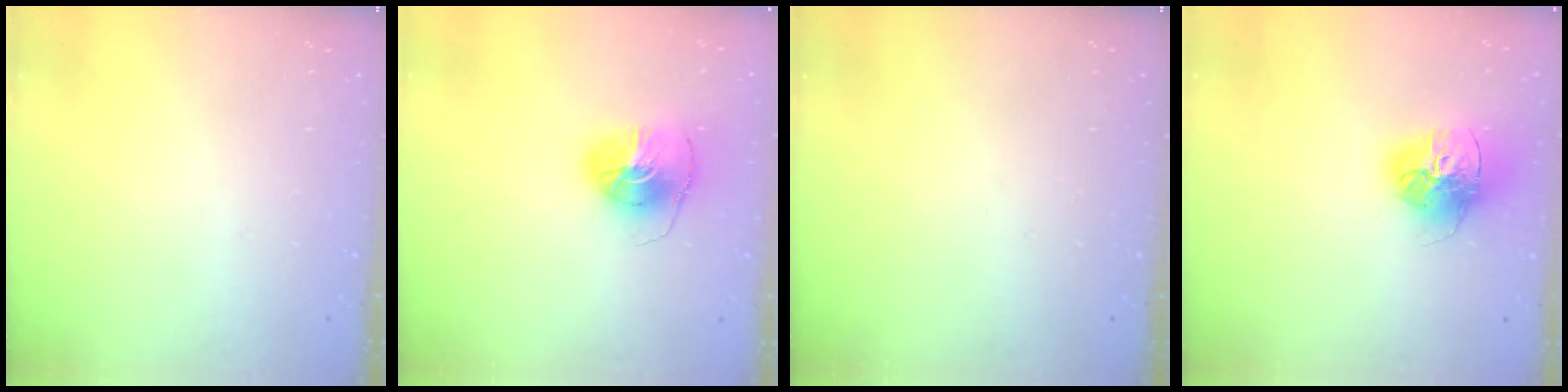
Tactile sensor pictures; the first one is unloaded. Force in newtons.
{"total": 8.6, "press": 8.6, "slide": 0.9}
{"total": 0.0}
{"total": 16.2, "press": 16.1, "slide": 1.6}